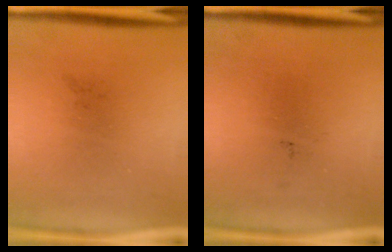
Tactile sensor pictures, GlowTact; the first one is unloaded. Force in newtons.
{"total": 0.0}